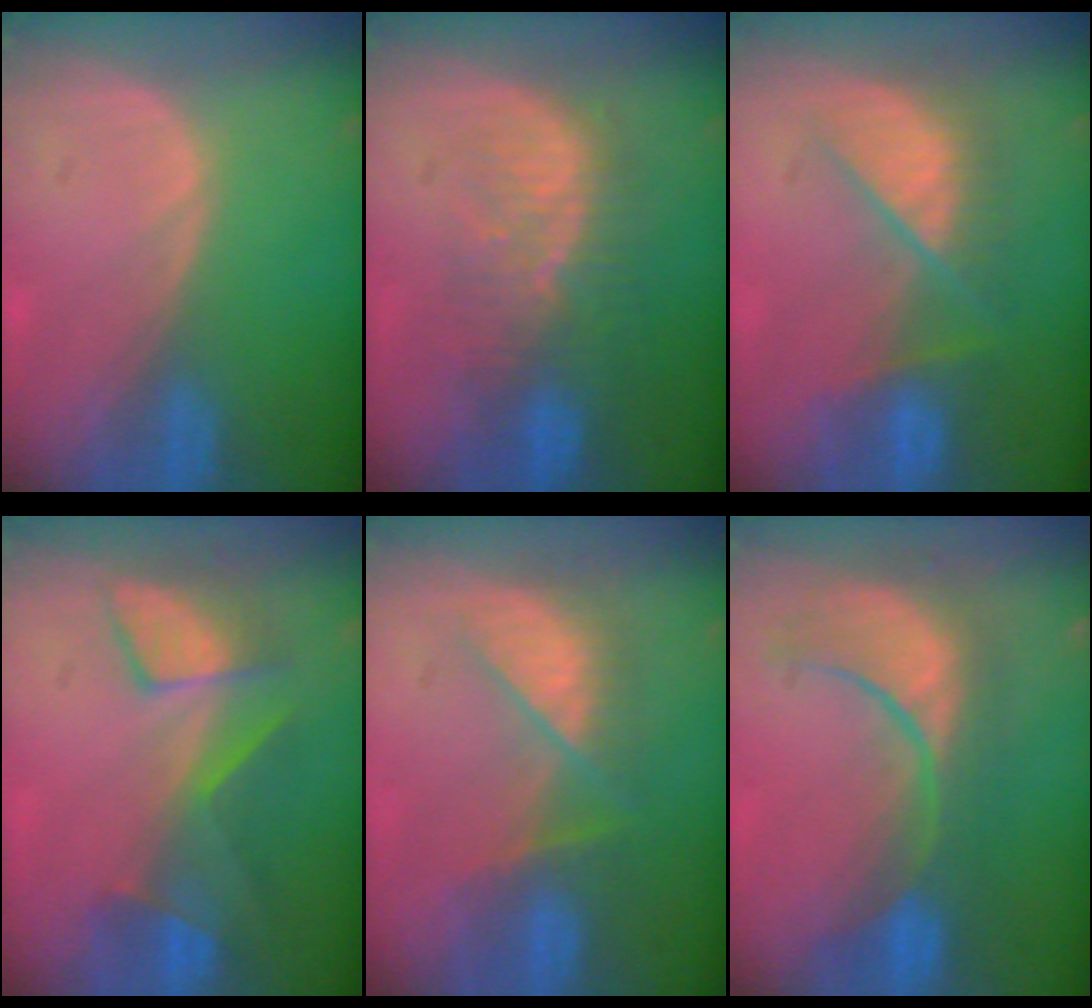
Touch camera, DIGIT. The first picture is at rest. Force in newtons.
{"total": 9.7, "press": 8.5, "slide": 4.8}
{"total": 7.3, "press": 7.3, "slide": 0.6}
{"total": 7.4, "press": 7.2, "slide": 1.7}
{"total": 7.0, "press": 6.9, "slide": 1.1}
{"total": 9.6, "press": 9.5, "slide": 1.7}